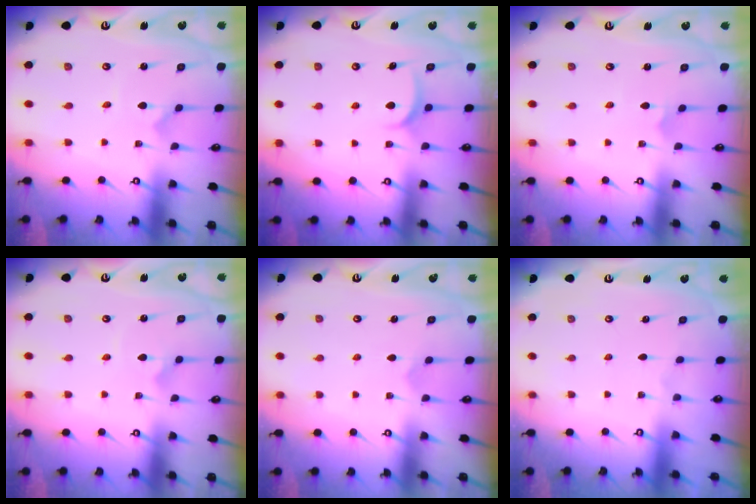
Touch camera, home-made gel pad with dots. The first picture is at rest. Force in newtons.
{"total": 5.5, "press": 5.5, "slide": 0.3}
{"total": 2.7, "press": 2.7, "slide": 0.1}
{"total": 2.2, "press": 2.2, "slide": 0.1}
{"total": 2.8, "press": 2.8, "slide": 0.3}
{"total": 0.0}